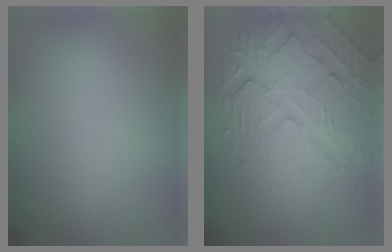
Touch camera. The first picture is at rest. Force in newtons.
{"total": 6.8, "press": 5.1, "slide": 4.4}